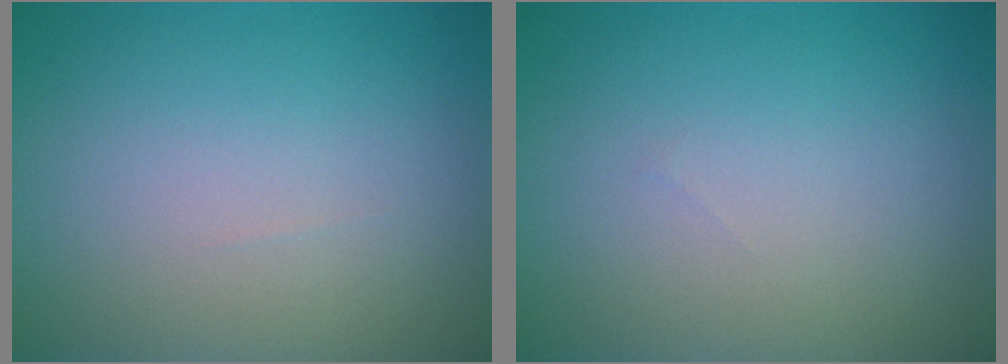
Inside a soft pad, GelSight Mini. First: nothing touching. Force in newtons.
{"total": 0.0}